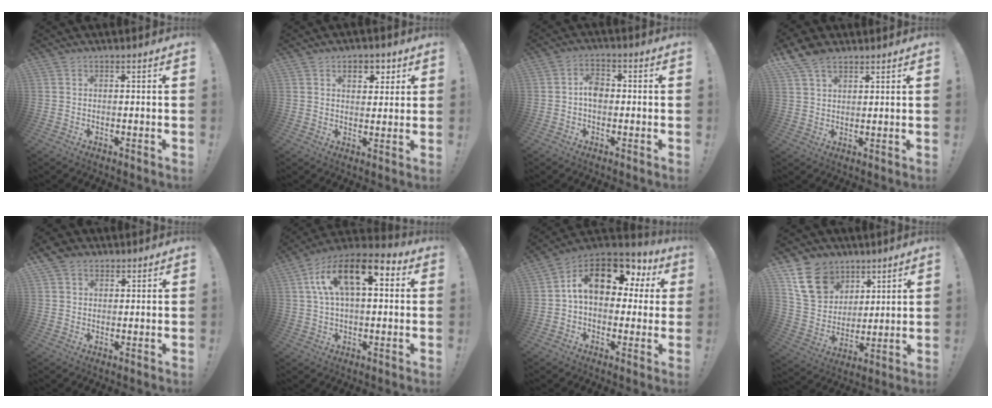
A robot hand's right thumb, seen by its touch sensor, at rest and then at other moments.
{"total": 6.5, "force": [3.0, 4.1, 4.0], "torque": [-0.049, -0.005, 0.050]}
{"total": 7.1, "force": [-0.9, 4.9, 5.1], "torque": [-0.082, 0.014, -0.015]}
{"total": 7.6, "force": [5.1, 4.0, 4.0], "torque": [-0.070, -0.018, 0.100]}
{"total": 5.1, "force": [3.0, 3.6, 2.1], "torque": [-0.026, -0.010, 0.057]}
{"total": 16.2, "force": [5.5, 7.5, 13.2], "torque": [-0.243, -0.004, 0.094]}
{"total": 16.2, "force": [5.7, 9.3, 12.0], "torque": [-0.191, -0.013, 0.099]}
{"total": 15.5, "force": [8.8, 11.4, 5.9], "torque": [-0.090, -0.046, 0.176]}